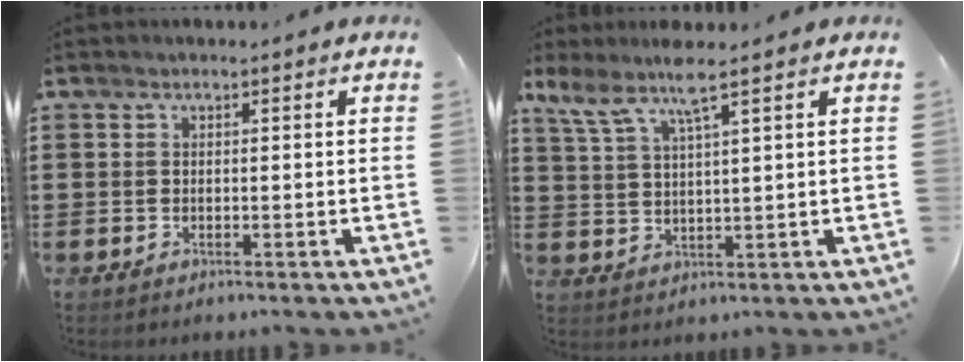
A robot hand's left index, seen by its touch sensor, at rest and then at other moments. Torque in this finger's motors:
{"motor_torque": [1.75, -0.39, 0.44, 0.13]}